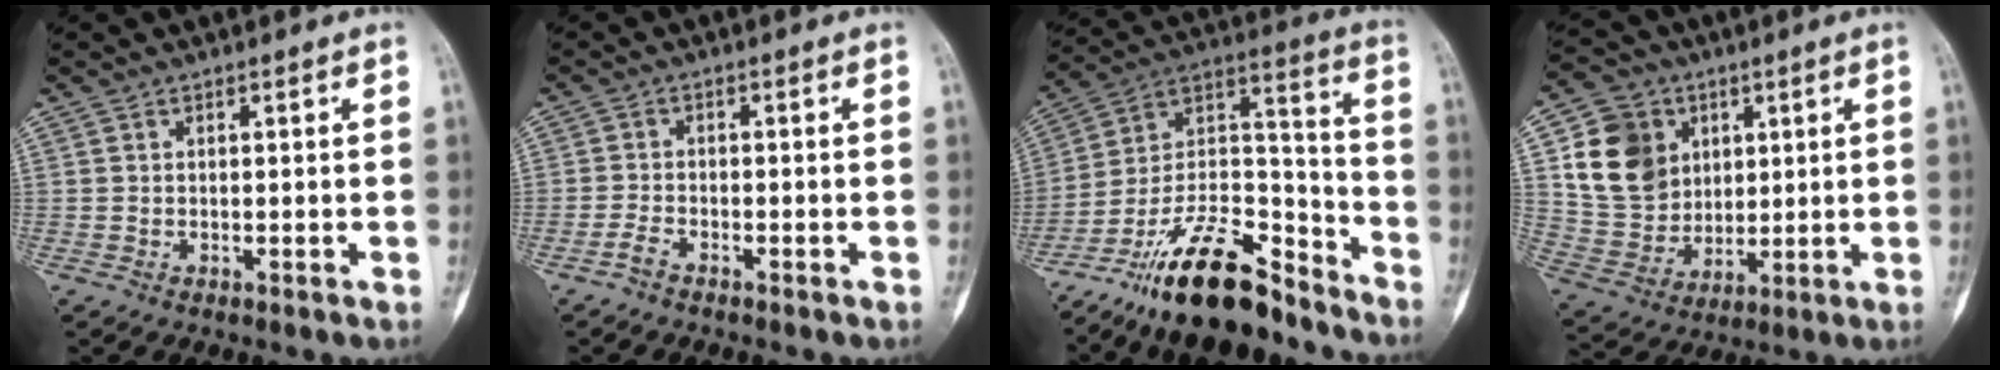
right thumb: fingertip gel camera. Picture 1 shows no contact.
{"total": 2.0, "force": [-1.6, 0.7, 1.0], "torque": [-0.028, 0.010, -0.033]}
{"total": 21.1, "force": [-16.0, 7.7, 11.3], "torque": [-0.187, 0.108, -0.281]}
{"total": 14.9, "force": [4.5, 12.5, 6.8], "torque": [-0.098, -0.007, 0.097]}